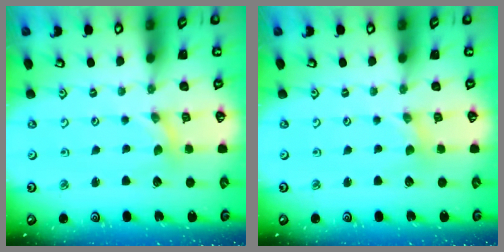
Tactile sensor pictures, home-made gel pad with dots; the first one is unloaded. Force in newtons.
{"total": 0.0}